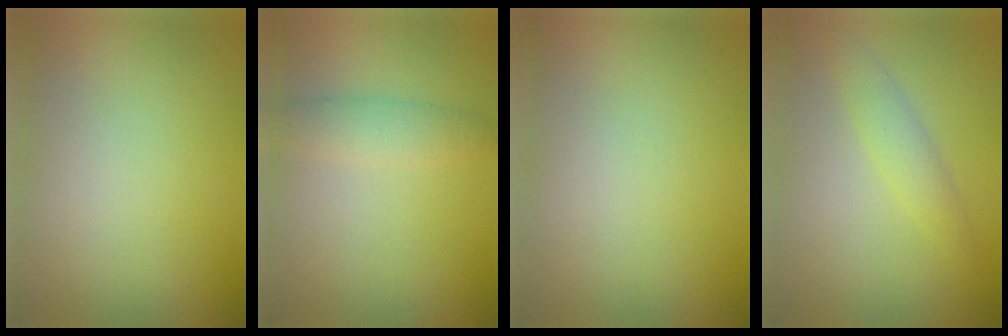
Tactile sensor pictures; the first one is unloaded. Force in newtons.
{"total": 2.4, "press": 2.4, "slide": 0.2}
{"total": 0.0}
{"total": 2.0, "press": 2.0, "slide": 0.0}